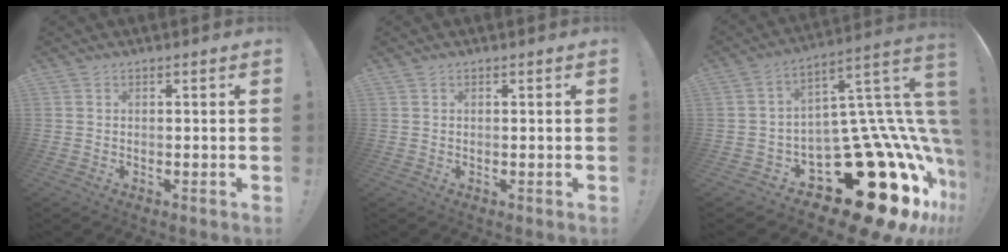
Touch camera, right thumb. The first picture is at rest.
{"total": 0.0}
{"total": 32.7, "force": [-12.5, 15.8, 25.8], "torque": [-0.279, 0.011, -0.137]}